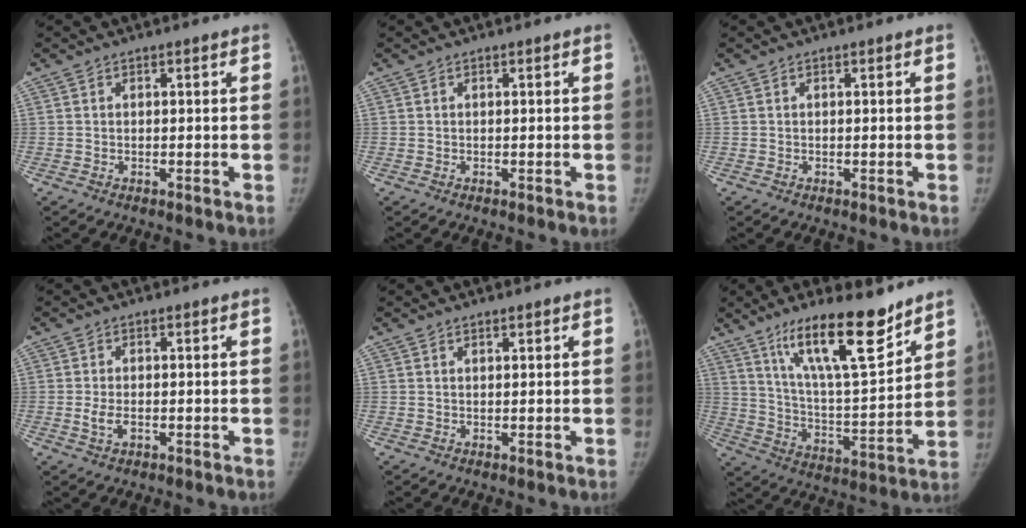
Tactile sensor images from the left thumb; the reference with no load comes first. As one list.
[{"total": 0.0}, {"total": 0.0}, {"total": 2.6, "force": [-0.5, 1.4, 2.1], "torque": [-0.046, -0.003, -0.011]}, {"total": 0.8, "force": [0.7, 0.2, 0.4], "torque": [-0.005, -0.004, 0.011]}, {"total": 18.5, "force": [12.7, 4.4, 12.7], "torque": [-0.183, -0.078, 0.222]}]